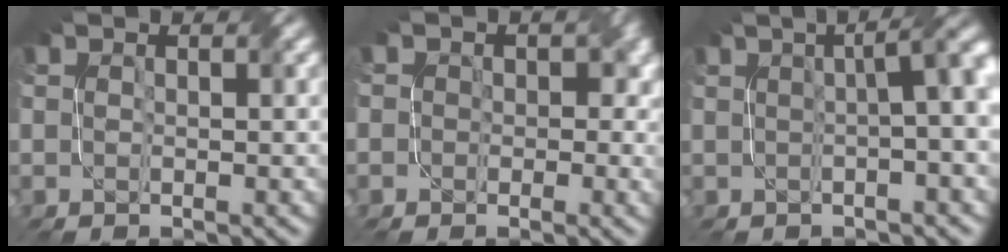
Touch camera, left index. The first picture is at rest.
{"total": 4.0, "force": [0.0, 3.4, 2.0], "torque": [-0.003, 0.011, -0.007]}
{"total": 7.2, "force": [1.2, 2.9, 6.5], "torque": [-0.023, 0.043, -0.006]}